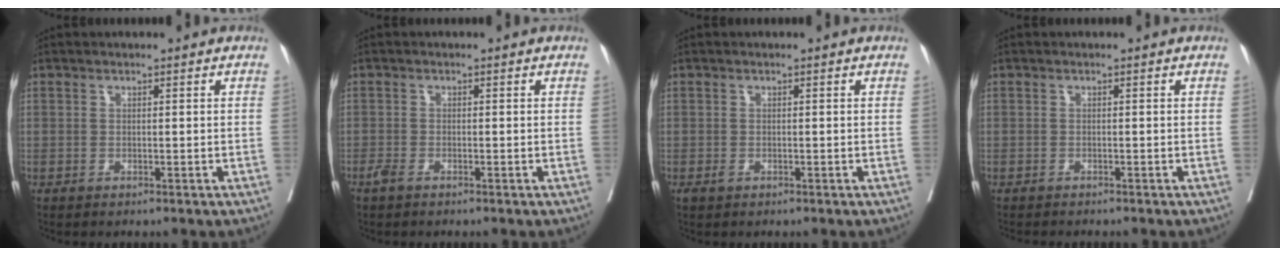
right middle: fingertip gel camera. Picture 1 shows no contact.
{"total": 1.2, "force": [-0.9, 0.3, 0.7], "torque": [-0.021, -0.003, -0.019]}
{"total": 0.7, "force": [-0.4, 0.4, 0.4], "torque": [-0.011, -0.001, -0.004]}
{"total": 3.2, "force": [-2.9, 0.5, 1.3], "torque": [-0.019, -0.006, -0.038]}